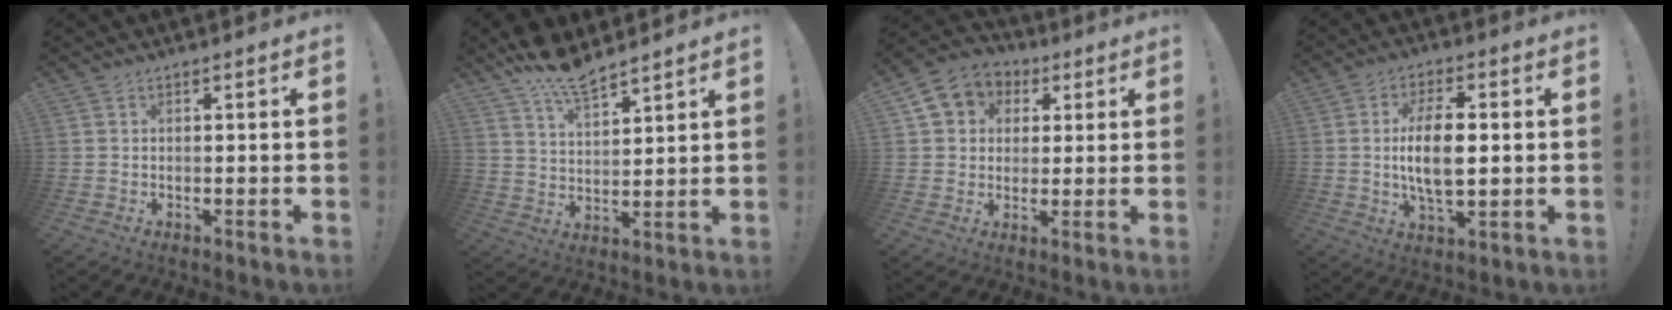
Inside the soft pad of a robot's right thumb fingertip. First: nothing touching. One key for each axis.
{"total": 9.4, "fx": 7.8, "fy": 2.5, "fz": 4.6, "tx": -0.079, "ty": -0.051, "tz": 0.143}
{"total": 9.6, "fx": 3.1, "fy": 8.4, "fz": 3.5, "tx": -0.046, "ty": -0.010, "tz": 0.065}
{"total": 12.3, "fx": 0.7, "fy": 5.6, "fz": 10.9, "tx": -0.204, "ty": -0.005, "tz": 0.005}